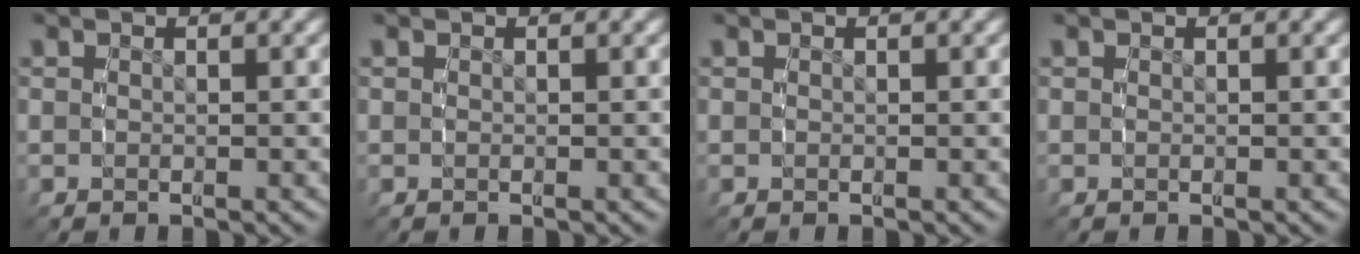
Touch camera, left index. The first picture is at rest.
{"total": 0.0}
{"total": 0.0}
{"total": 0.0}